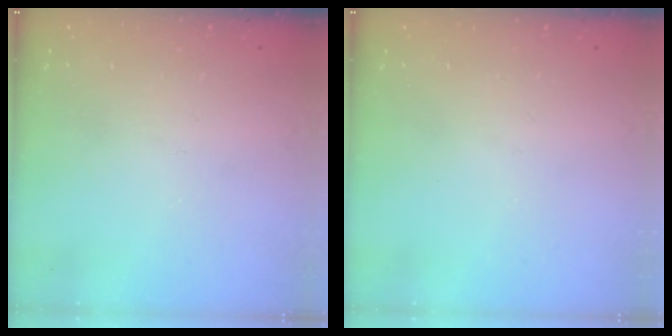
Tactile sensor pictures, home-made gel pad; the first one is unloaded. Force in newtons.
{"total": 0.0}